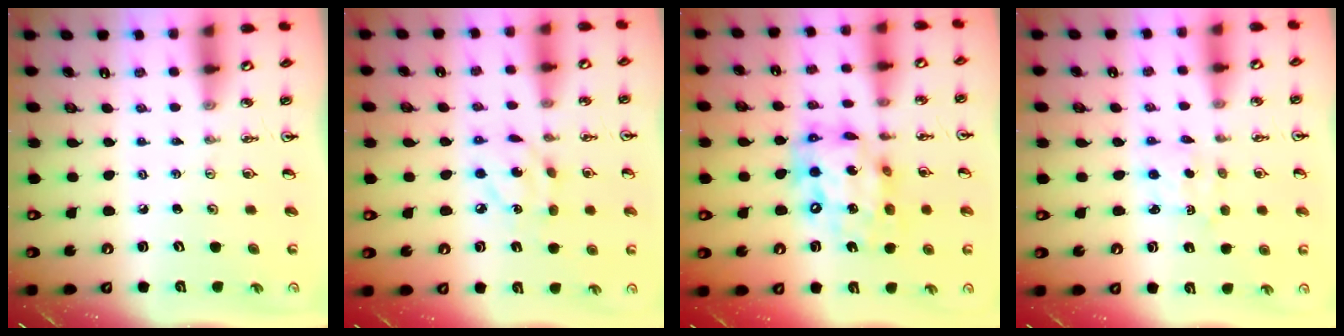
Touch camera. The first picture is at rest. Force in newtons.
{"total": 7.4, "press": 7.4, "slide": 0.3}
{"total": 16.8, "press": 16.7, "slide": 1.5}
{"total": 1.8, "press": 1.8, "slide": 0.4}